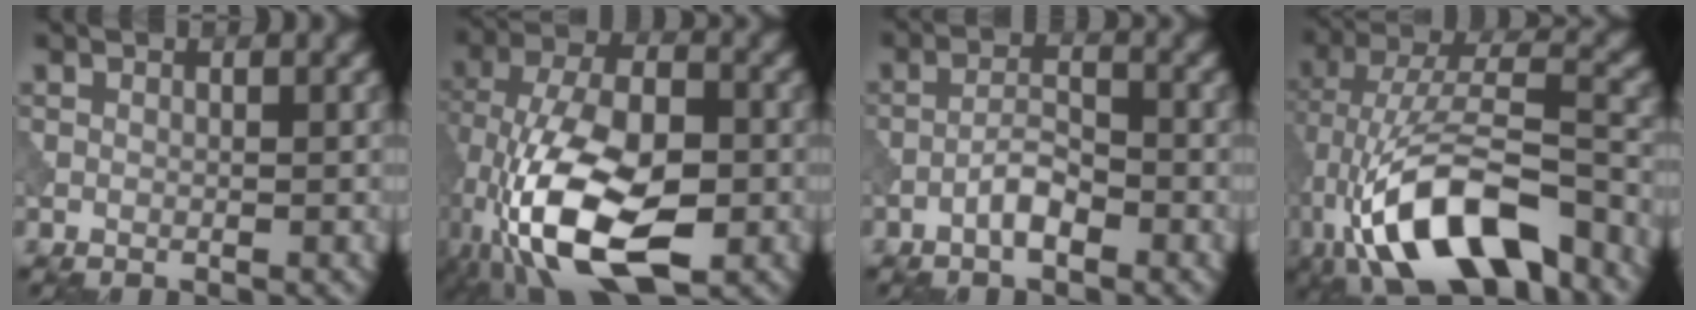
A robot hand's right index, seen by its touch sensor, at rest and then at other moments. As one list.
[{"total": 15.6, "force": [-5.6, 7.6, 12.4], "torque": [-0.249, -0.017, -0.103]}, {"total": 2.5, "force": [-1.5, 0.7, 1.8], "torque": [-0.035, 0.008, -0.033]}, {"total": 13.0, "force": [-5.8, 4.9, 10.5], "torque": [-0.188, 0.010, -0.106]}]